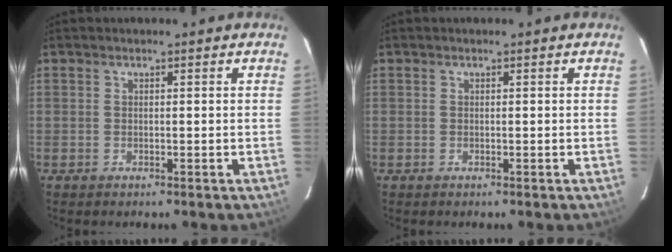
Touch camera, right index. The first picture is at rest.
{"total": 0.0}